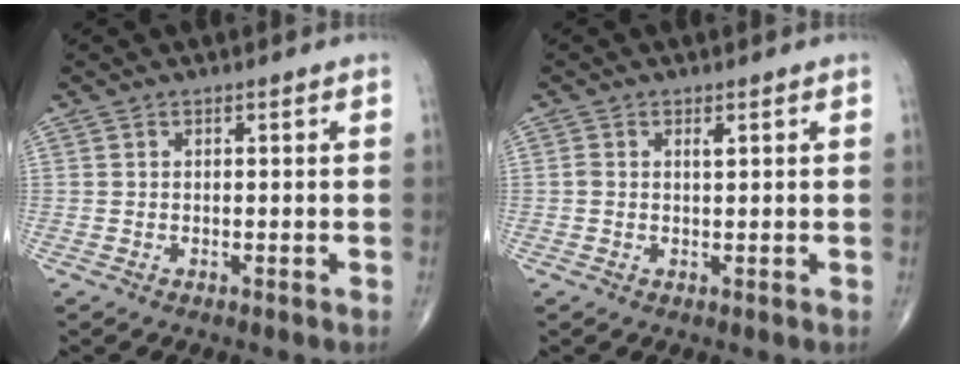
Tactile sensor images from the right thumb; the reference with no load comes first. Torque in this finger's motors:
{"motor_torque": [0.03, -0.02, 0.03, 0.04, 0.00]}